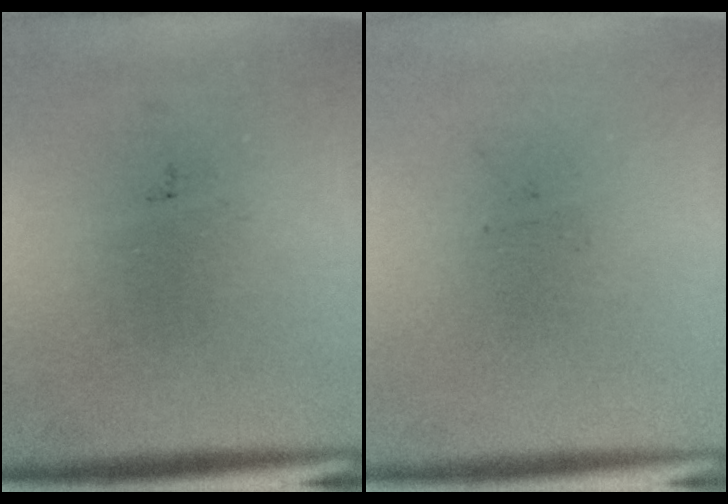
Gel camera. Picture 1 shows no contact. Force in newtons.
{"total": 0.0}